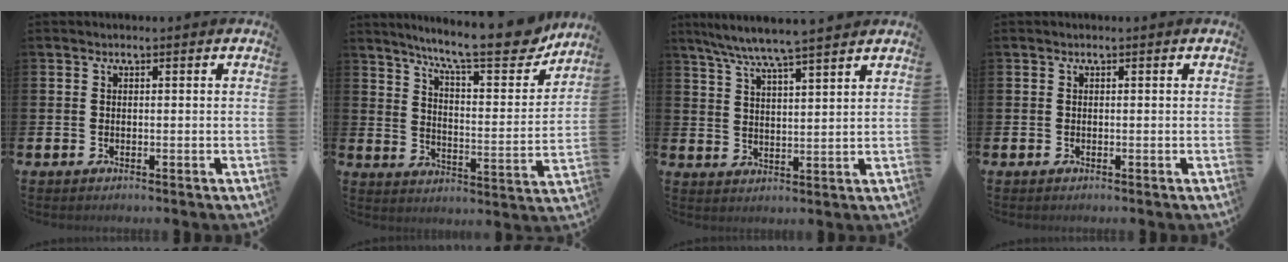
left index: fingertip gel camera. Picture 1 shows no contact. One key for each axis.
{"total": 12.3, "fx": 10.4, "fy": 1.9, "fz": 6.4, "tx": -0.130, "ty": -0.057, "tz": 0.173}
{"total": 6.8, "fx": 6.4, "fy": -0.3, "fz": 2.3, "tx": -0.069, "ty": -0.029, "tz": 0.114}
{"total": 0.0}